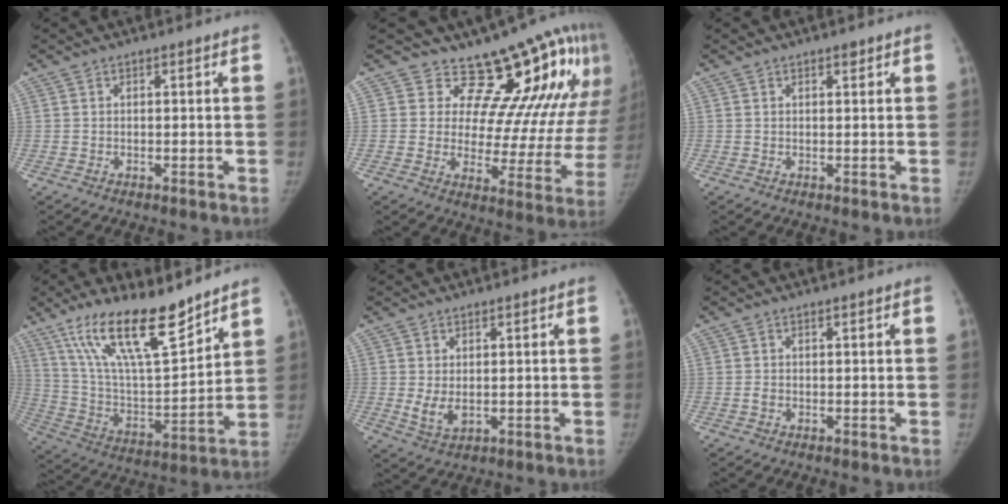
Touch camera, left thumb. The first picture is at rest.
{"total": 19.0, "force": [14.7, 7.9, 9.1], "torque": [-0.064, -0.090, 0.173]}
{"total": 1.0, "force": [0.7, 0.4, 0.6], "torque": [-0.004, -0.003, 0.009]}
{"total": 20.5, "force": [14.4, 5.5, 13.6], "torque": [-0.212, -0.070, 0.265]}
{"total": 4.0, "force": [0.2, 2.4, 3.3], "torque": [-0.056, -0.012, 0.012]}
{"total": 0.7, "force": [-0.1, 0.5, 0.4], "torque": [-0.005, 0.001, -0.003]}